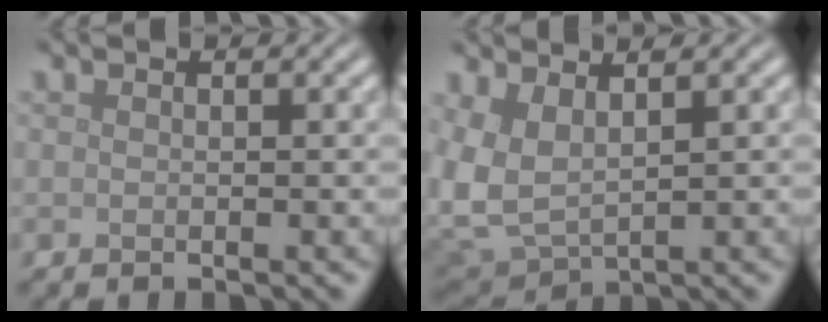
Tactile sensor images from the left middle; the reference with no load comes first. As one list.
[{"total": 5.2, "force": [1.8, 3.0, 3.9], "torque": [-0.109, -0.004, 0.037]}]